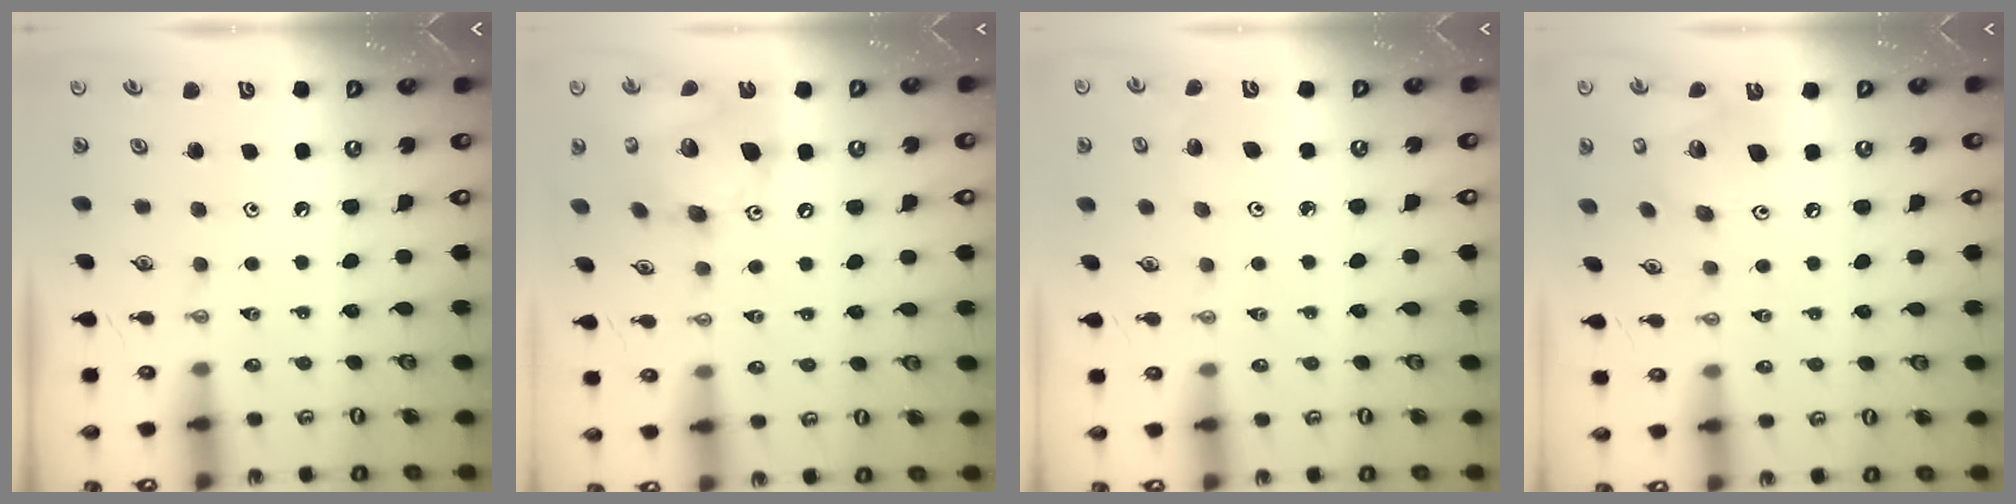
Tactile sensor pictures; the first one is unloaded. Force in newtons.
{"total": 18.0, "press": 17.7, "slide": 3.2}
{"total": 2.9, "press": 2.9, "slide": 0.3}
{"total": 15.6, "press": 15.4, "slide": 2.8}